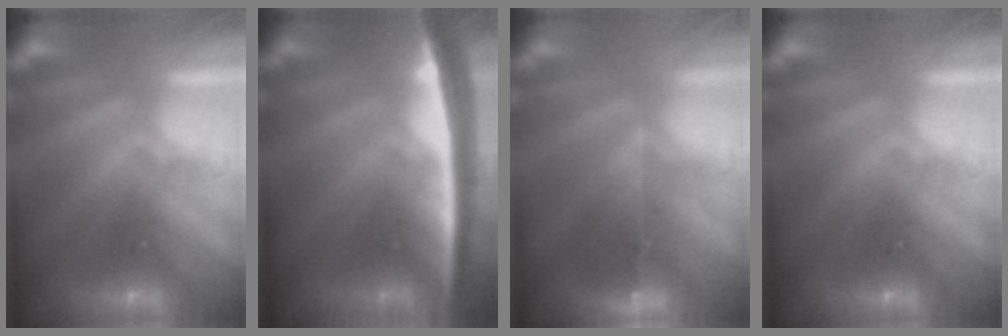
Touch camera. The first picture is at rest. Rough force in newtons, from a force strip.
{"total": 8.0}
{"total": 7.7}
{"total": 0.0}